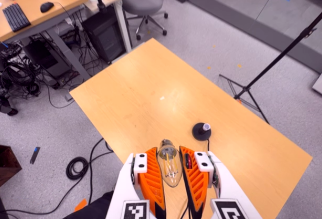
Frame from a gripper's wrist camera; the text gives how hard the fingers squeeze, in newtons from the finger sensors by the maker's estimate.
{"total": 21.4, "left": 24.3, "right": 18.5}